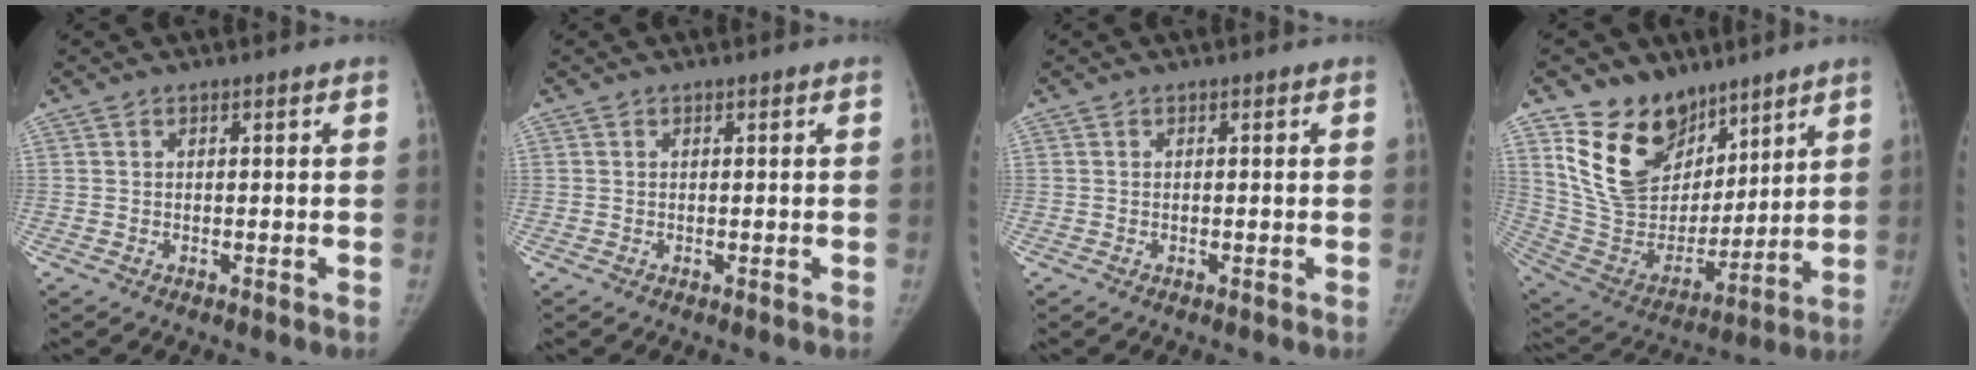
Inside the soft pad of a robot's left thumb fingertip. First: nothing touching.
{"total": 0.0}
{"total": 0.0}
{"total": 18.9, "force": [11.9, 12.3, 8.0], "torque": [-0.096, -0.071, 0.235]}